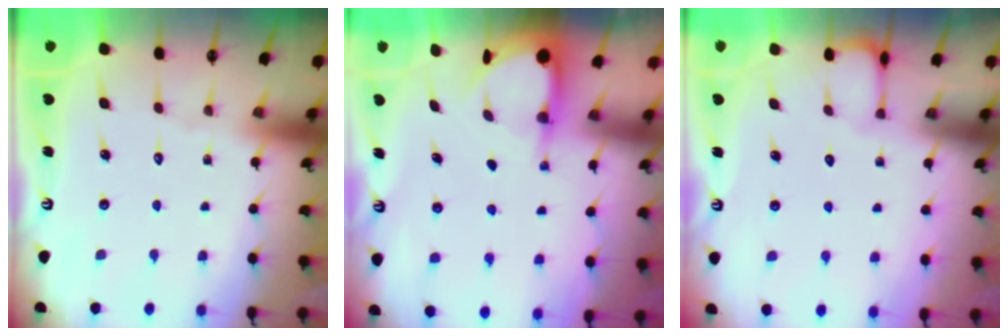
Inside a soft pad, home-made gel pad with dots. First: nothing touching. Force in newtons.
{"total": 3.9, "press": 3.9, "slide": 0.3}
{"total": 0.9, "press": 0.9, "slide": 0.0}